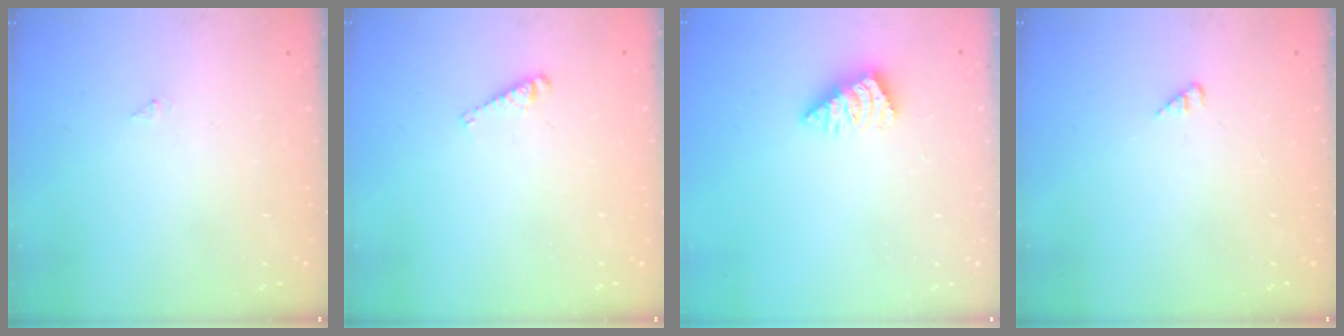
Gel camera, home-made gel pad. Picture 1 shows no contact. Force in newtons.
{"total": 3.4, "press": 3.4, "slide": 0.2}
{"total": 2.8, "press": 2.7, "slide": 0.5}
{"total": 2.1, "press": 2.1, "slide": 0.3}